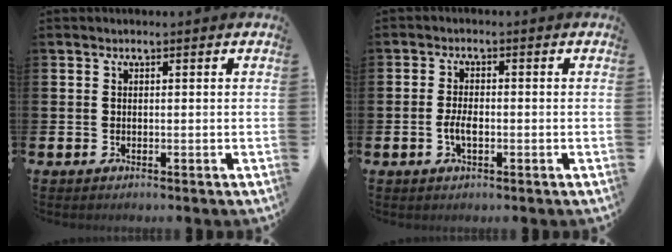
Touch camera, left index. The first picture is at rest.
{"total": 2.6, "force": [-0.6, 1.2, 2.2], "torque": [-0.038, 0.000, -0.012]}